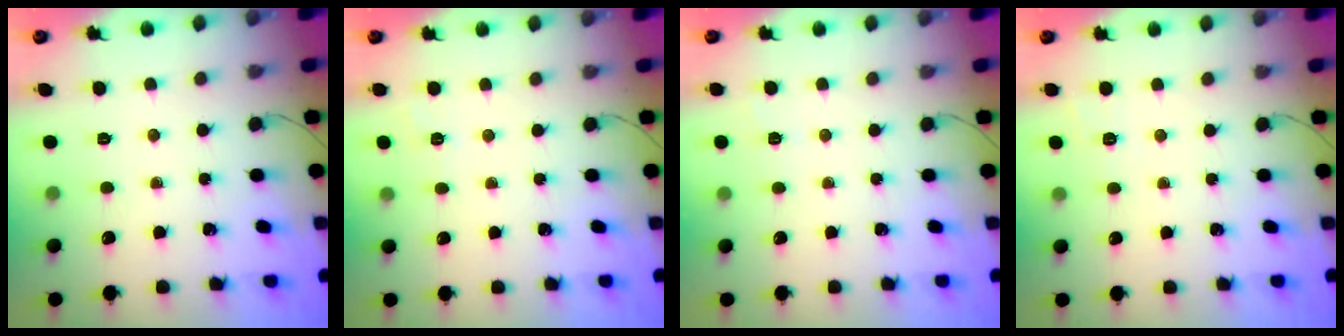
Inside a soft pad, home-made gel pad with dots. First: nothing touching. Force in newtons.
{"total": 3.3, "press": 3.0, "slide": 1.5}
{"total": 1.3, "press": 0.0, "slide": 1.3}
{"total": 1.6, "press": 0.2, "slide": 1.6}